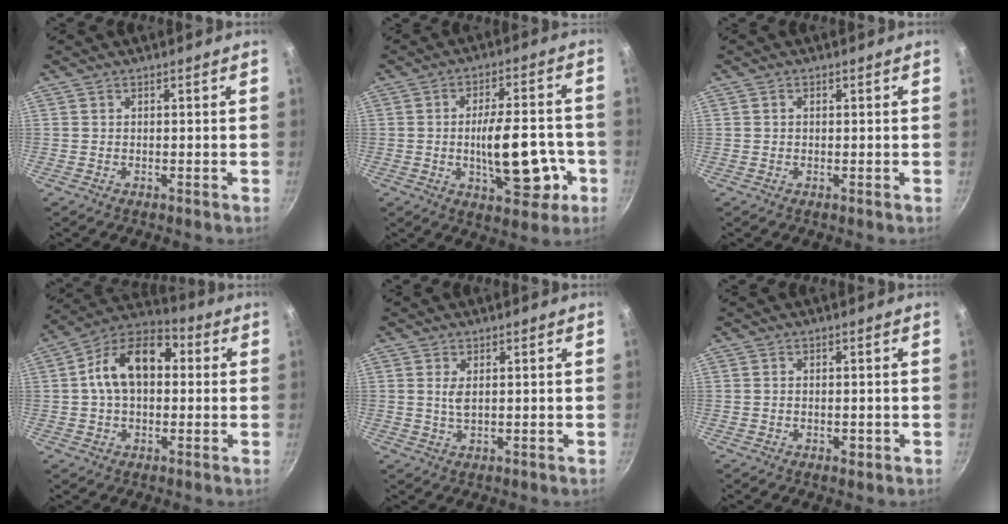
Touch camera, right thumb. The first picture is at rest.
{"total": 14.8, "force": [-3.3, 6.6, 12.8], "torque": [-0.164, 0.020, -0.036]}
{"total": 0.8, "force": [0.2, 0.6, 0.4], "torque": [-0.008, 0.005, 0.003]}
{"total": 14.7, "force": [1.7, 9.6, 11.0], "torque": [-0.154, 0.034, 0.006]}
{"total": 2.6, "force": [0.7, 1.2, 2.2], "torque": [-0.042, -0.007, 0.015]}
{"total": 1.6, "force": [-0.4, 0.9, 1.2], "torque": [-0.018, -0.001, -0.006]}